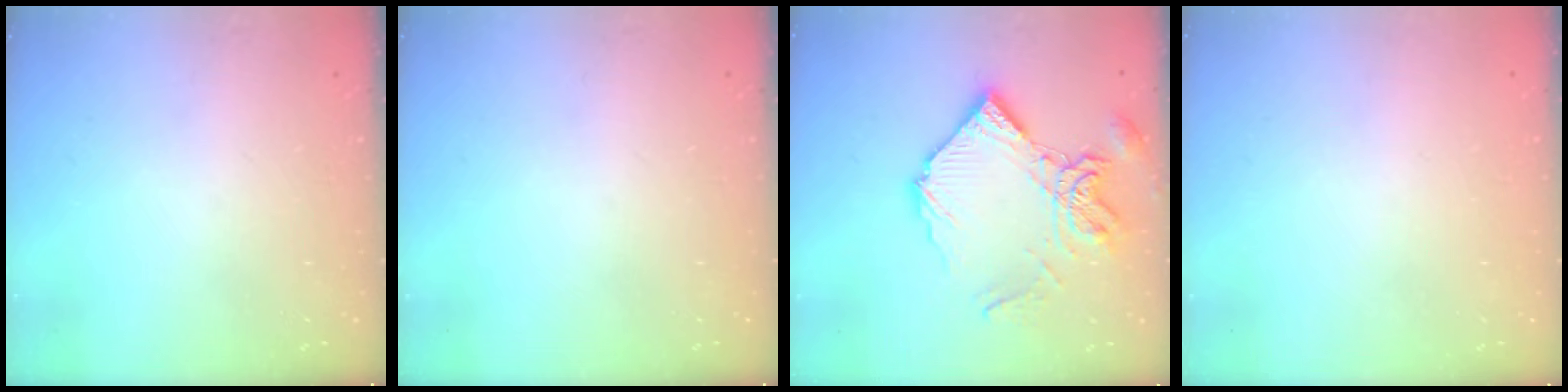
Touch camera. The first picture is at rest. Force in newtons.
{"total": 0.0}
{"total": 17.1, "press": 17.0, "slide": 1.8}
{"total": 1.9, "press": 1.9, "slide": 0.1}